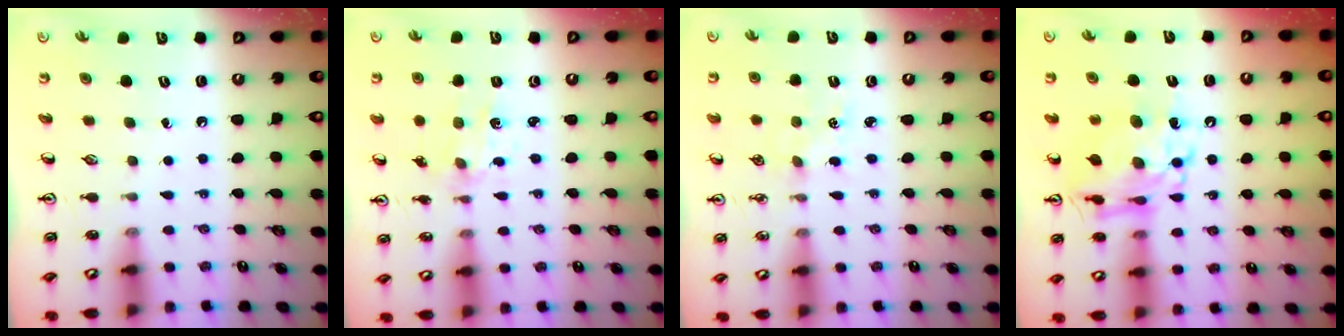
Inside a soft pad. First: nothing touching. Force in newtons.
{"total": 1.1, "press": 1.0, "slide": 0.3}
{"total": 3.5, "press": 3.5, "slide": 0.5}
{"total": 12.7, "press": 12.7, "slide": 1.1}